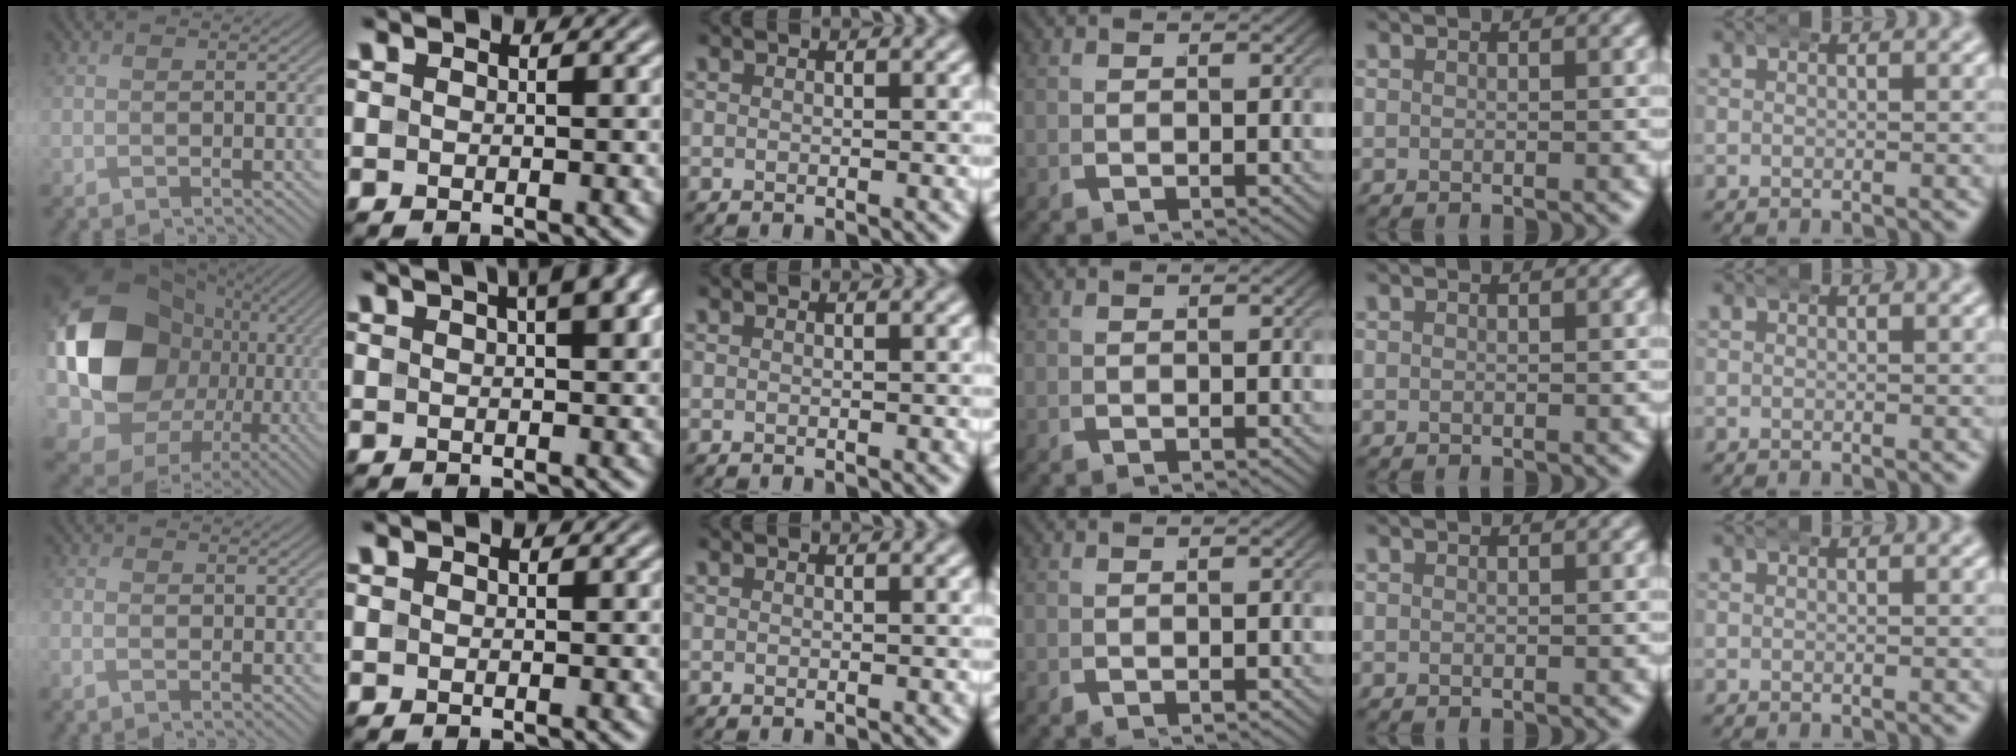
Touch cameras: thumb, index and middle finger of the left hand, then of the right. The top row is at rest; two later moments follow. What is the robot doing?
{"motion": "wrap", "object": "bandana"}